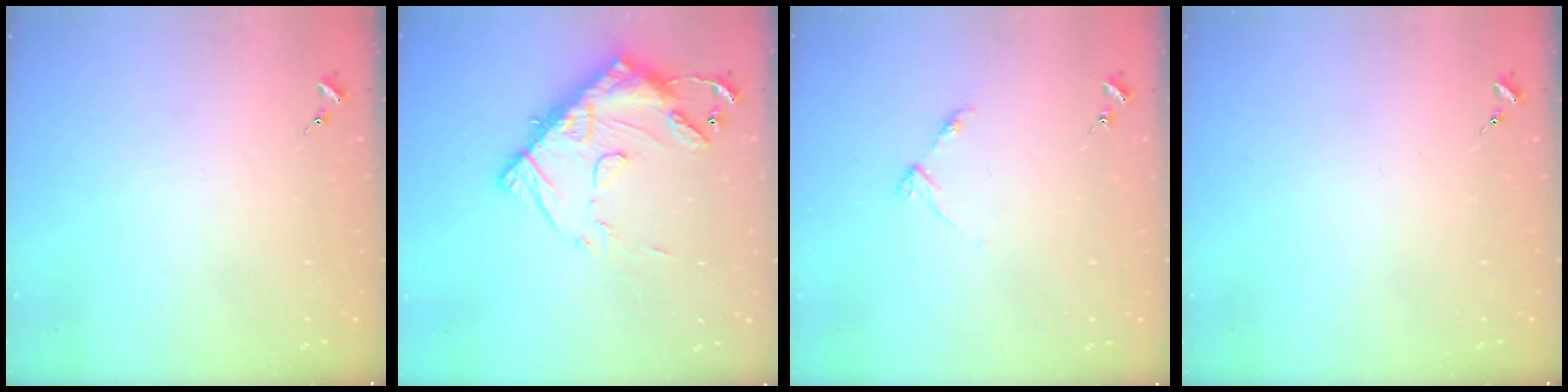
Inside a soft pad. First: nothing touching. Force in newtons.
{"total": 16.8, "press": 16.7, "slide": 1.2}
{"total": 3.6, "press": 3.5, "slide": 0.4}
{"total": 0.0}